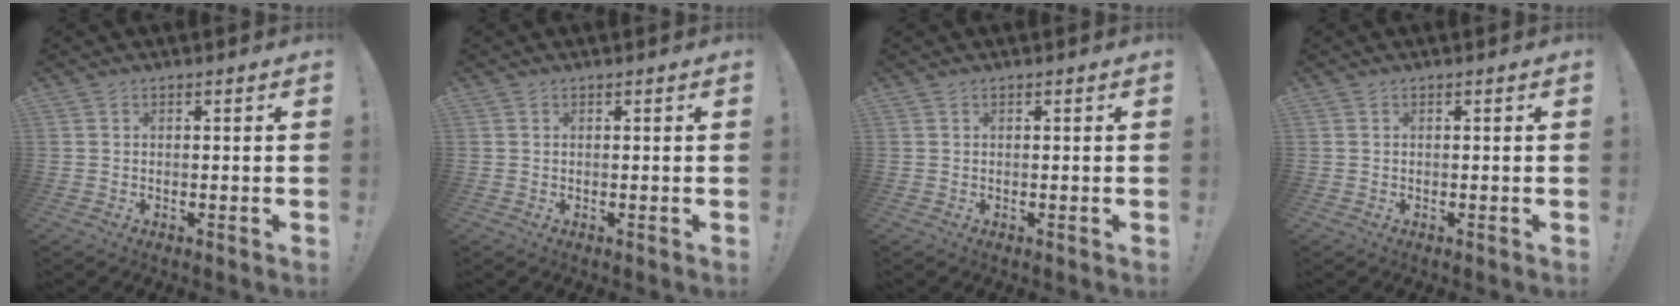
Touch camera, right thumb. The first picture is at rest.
{"total": 0.0}
{"total": 0.0}
{"total": 0.0}